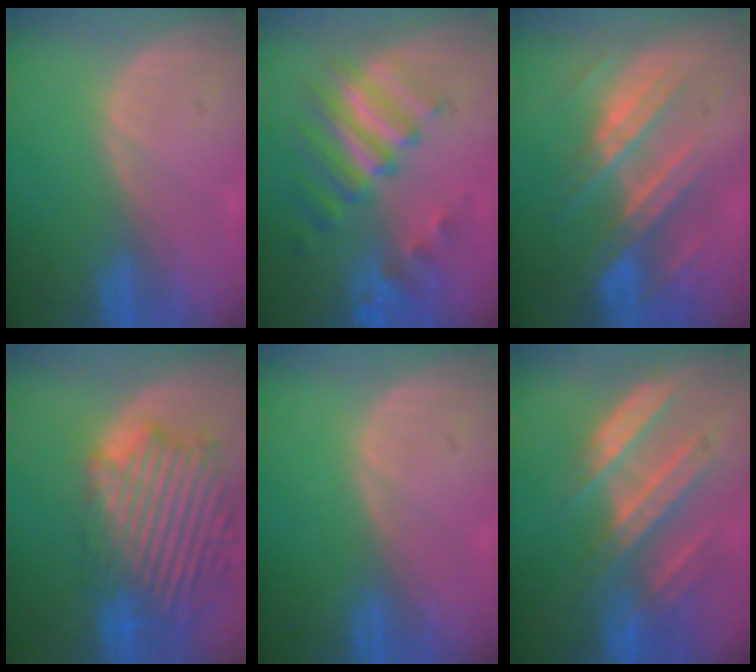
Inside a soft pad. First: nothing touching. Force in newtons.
{"total": 9.5, "press": 8.3, "slide": 4.7}
{"total": 9.1, "press": 7.9, "slide": 4.4}
{"total": 14.3, "press": 12.4, "slide": 7.1}
{"total": 0.0}
{"total": 8.9, "press": 8.0, "slide": 4.0}